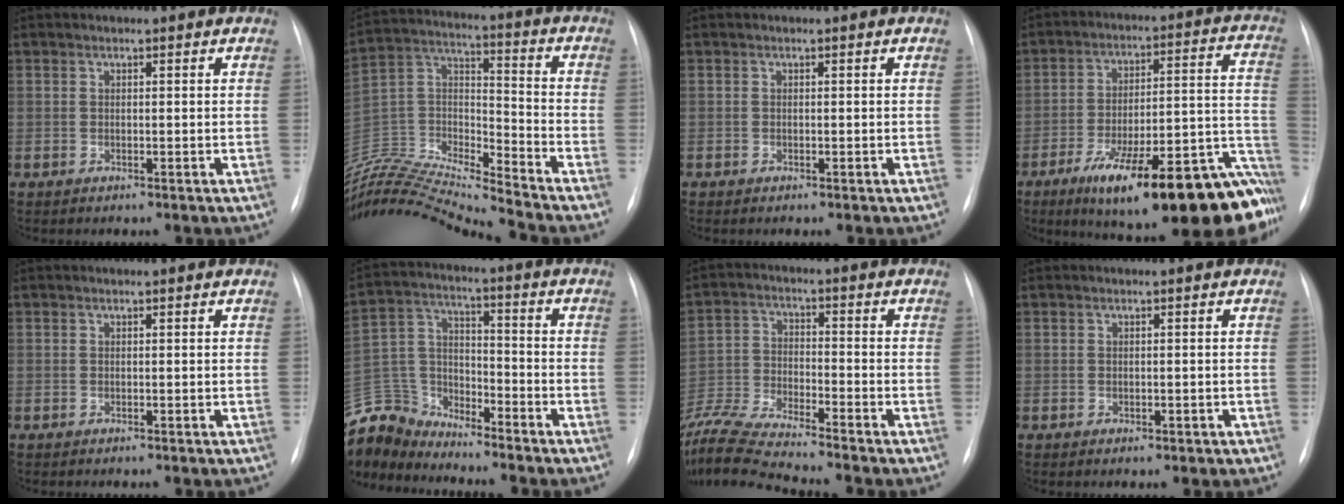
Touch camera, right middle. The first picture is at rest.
{"total": 22.5, "force": [-21.2, -0.3, 7.5], "torque": [-0.175, -0.001, -0.380]}
{"total": 0.0}
{"total": 27.5, "force": [-17.8, 6.0, 20.1], "torque": [-0.185, 0.027, -0.253]}
{"total": 0.0}
{"total": 12.4, "force": [-12.0, 3.2, 0.7], "torque": [-0.025, 0.034, -0.233]}
{"total": 13.2, "force": [-12.3, -0.9, 4.9], "torque": [-0.099, -0.019, -0.224]}
{"total": 1.4, "force": [-0.6, 0.8, 0.9], "torque": [-0.012, -0.001, -0.001]}